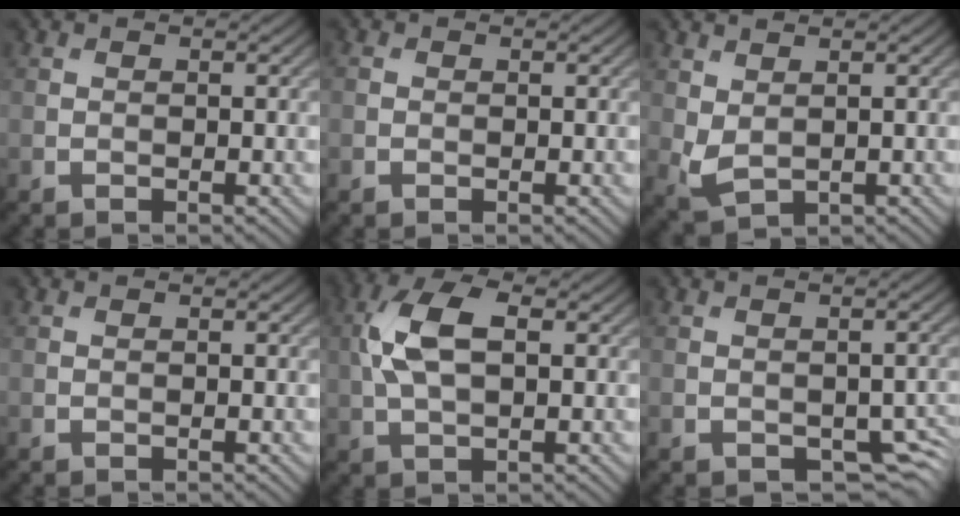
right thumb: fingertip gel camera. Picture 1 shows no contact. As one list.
[{"total": 0.6, "force": [-0.1, 0.6, 0.2], "torque": [-0.002, -0.003, -0.004]}, {"total": 2.8, "force": [0.9, 1.6, 2.1], "torque": [-0.058, -0.004, 0.023]}, {"total": 0.0}, {"total": 7.7, "force": [1.2, 3.8, 6.6], "torque": [-0.154, 0.017, 0.015]}, {"total": 4.5, "force": [-1.8, 3.0, 2.9], "torque": [-0.039, -0.019, -0.021]}]